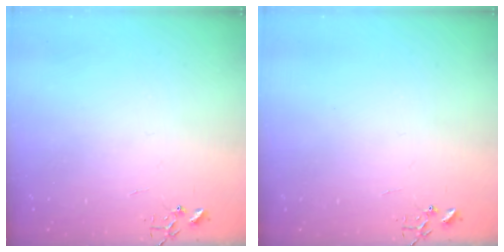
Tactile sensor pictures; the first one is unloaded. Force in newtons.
{"total": 0.0}